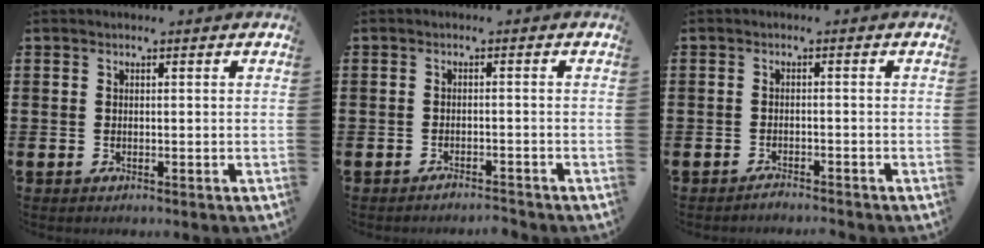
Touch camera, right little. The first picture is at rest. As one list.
[{"total": 1.5, "force": [-1.5, 0.0, 0.2], "torque": [-0.006, 0.001, -0.029]}, {"total": 1.2, "force": [-1.2, 0.0, 0.1], "torque": [-0.004, -0.001, -0.024]}]